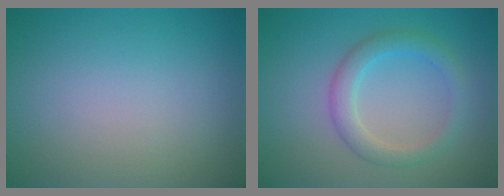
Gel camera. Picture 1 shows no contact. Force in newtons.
{"total": 2.9, "press": 2.9, "slide": 0.1}